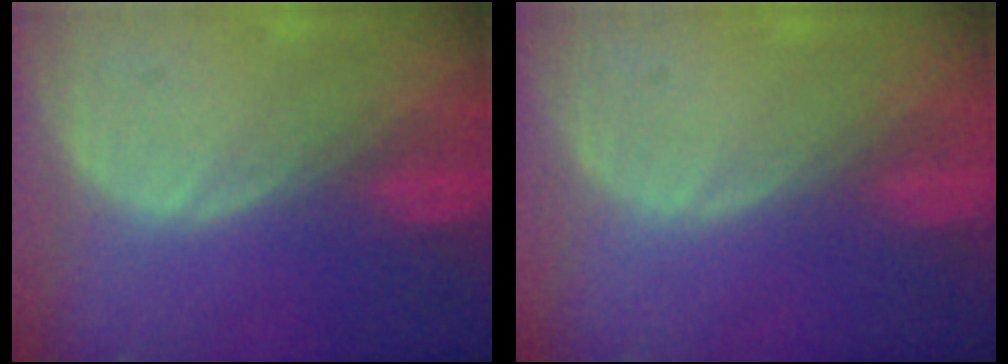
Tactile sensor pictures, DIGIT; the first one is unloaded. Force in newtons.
{"total": 0.0}